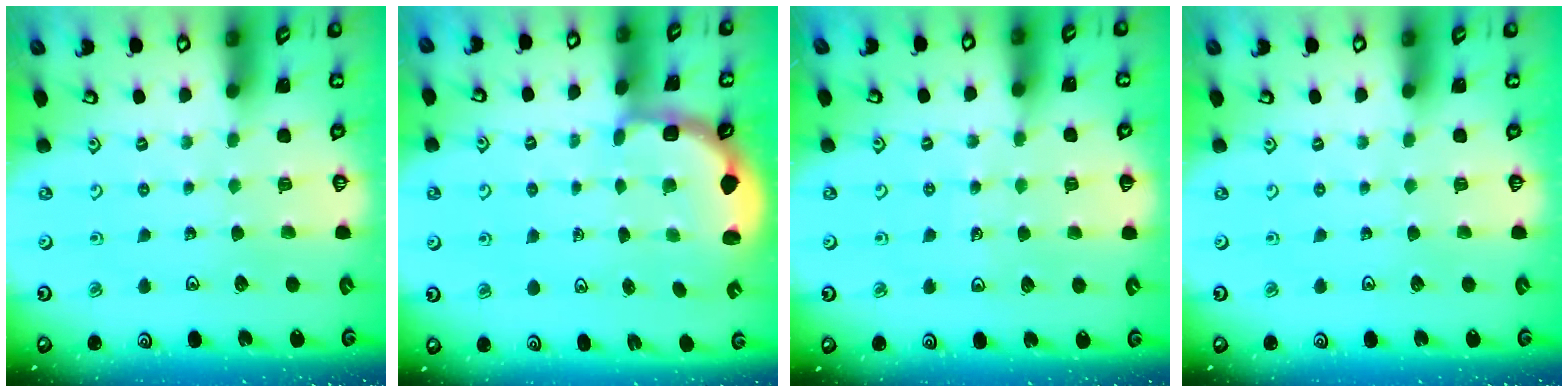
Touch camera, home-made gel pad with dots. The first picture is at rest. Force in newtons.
{"total": 2.9, "press": 2.0, "slide": 2.1}
{"total": 6.0, "press": 5.6, "slide": 2.3}
{"total": 0.0}